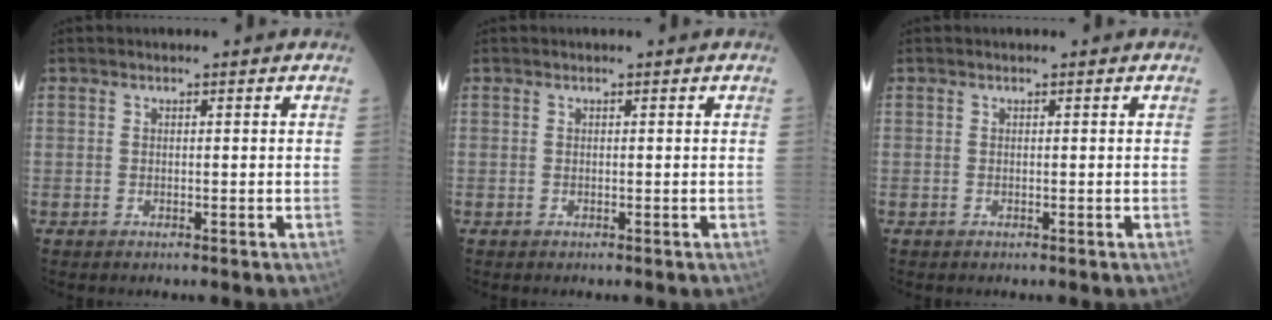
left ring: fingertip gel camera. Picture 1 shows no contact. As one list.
[{"total": 0.0}, {"total": 0.0}]